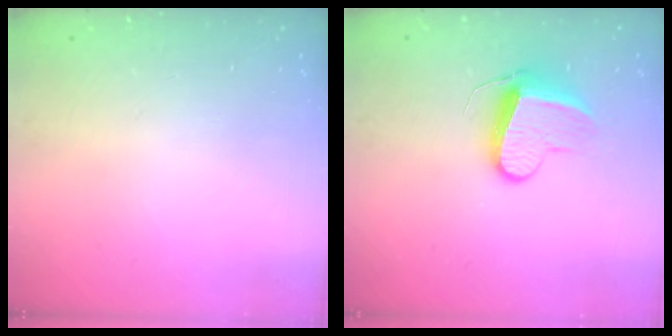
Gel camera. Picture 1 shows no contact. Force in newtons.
{"total": 10.7, "press": 10.7, "slide": 0.7}